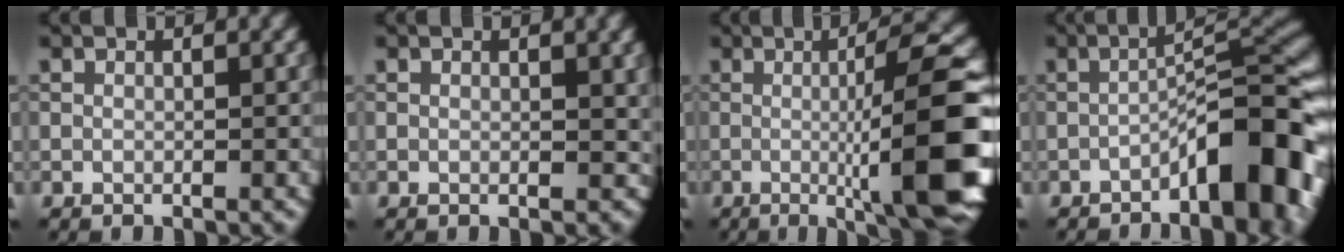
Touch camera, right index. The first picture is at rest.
{"total": 1.3, "force": [0.4, 0.9, 0.9], "torque": [-0.007, -0.001, 0.005]}
{"total": 12.4, "force": [-1.1, 2.0, 12.2], "torque": [-0.145, 0.002, -0.020]}
{"total": 9.8, "force": [-4.5, 2.6, 8.3], "torque": [-0.100, 0.022, -0.073]}